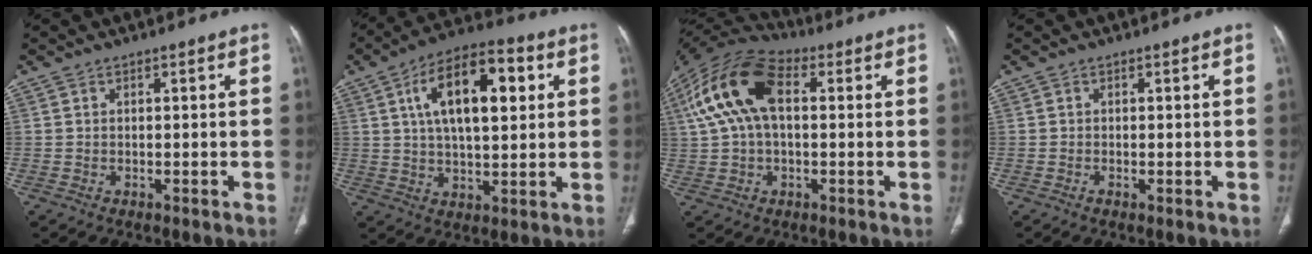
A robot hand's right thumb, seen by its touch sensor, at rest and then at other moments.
{"total": 16.6, "force": [4.8, 7.7, 13.8], "torque": [-0.207, 0.008, 0.075]}
{"total": 16.4, "force": [3.4, 9.2, 13.1], "torque": [-0.258, 0.038, 0.056]}
{"total": 0.6, "force": [-0.2, 0.1, 0.6], "torque": [-0.016, -0.003, -0.006]}